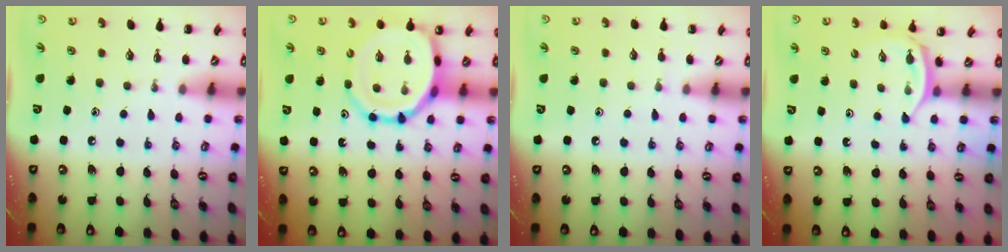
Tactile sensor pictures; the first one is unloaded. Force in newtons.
{"total": 12.9, "press": 12.5, "slide": 3.2}
{"total": 3.6, "press": 3.4, "slide": 1.3}
{"total": 2.3, "press": 2.1, "slide": 0.9}